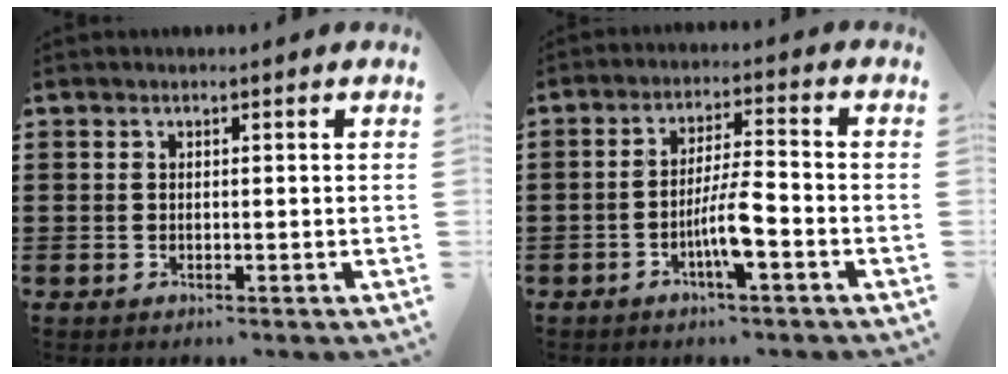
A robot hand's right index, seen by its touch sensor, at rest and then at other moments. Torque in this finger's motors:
{"motor_torque": [1.68, 0.43, 0.64, 0.08]}